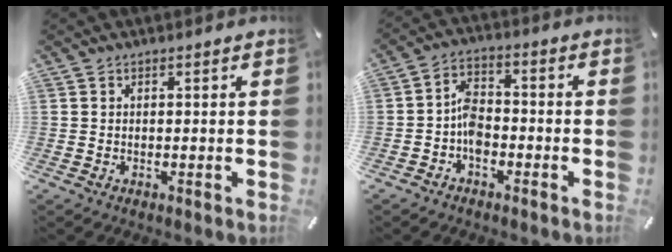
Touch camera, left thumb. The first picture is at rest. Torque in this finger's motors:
{"motor_torque": [0.35, 1.75, 0.42, 0.48, 0.04]}